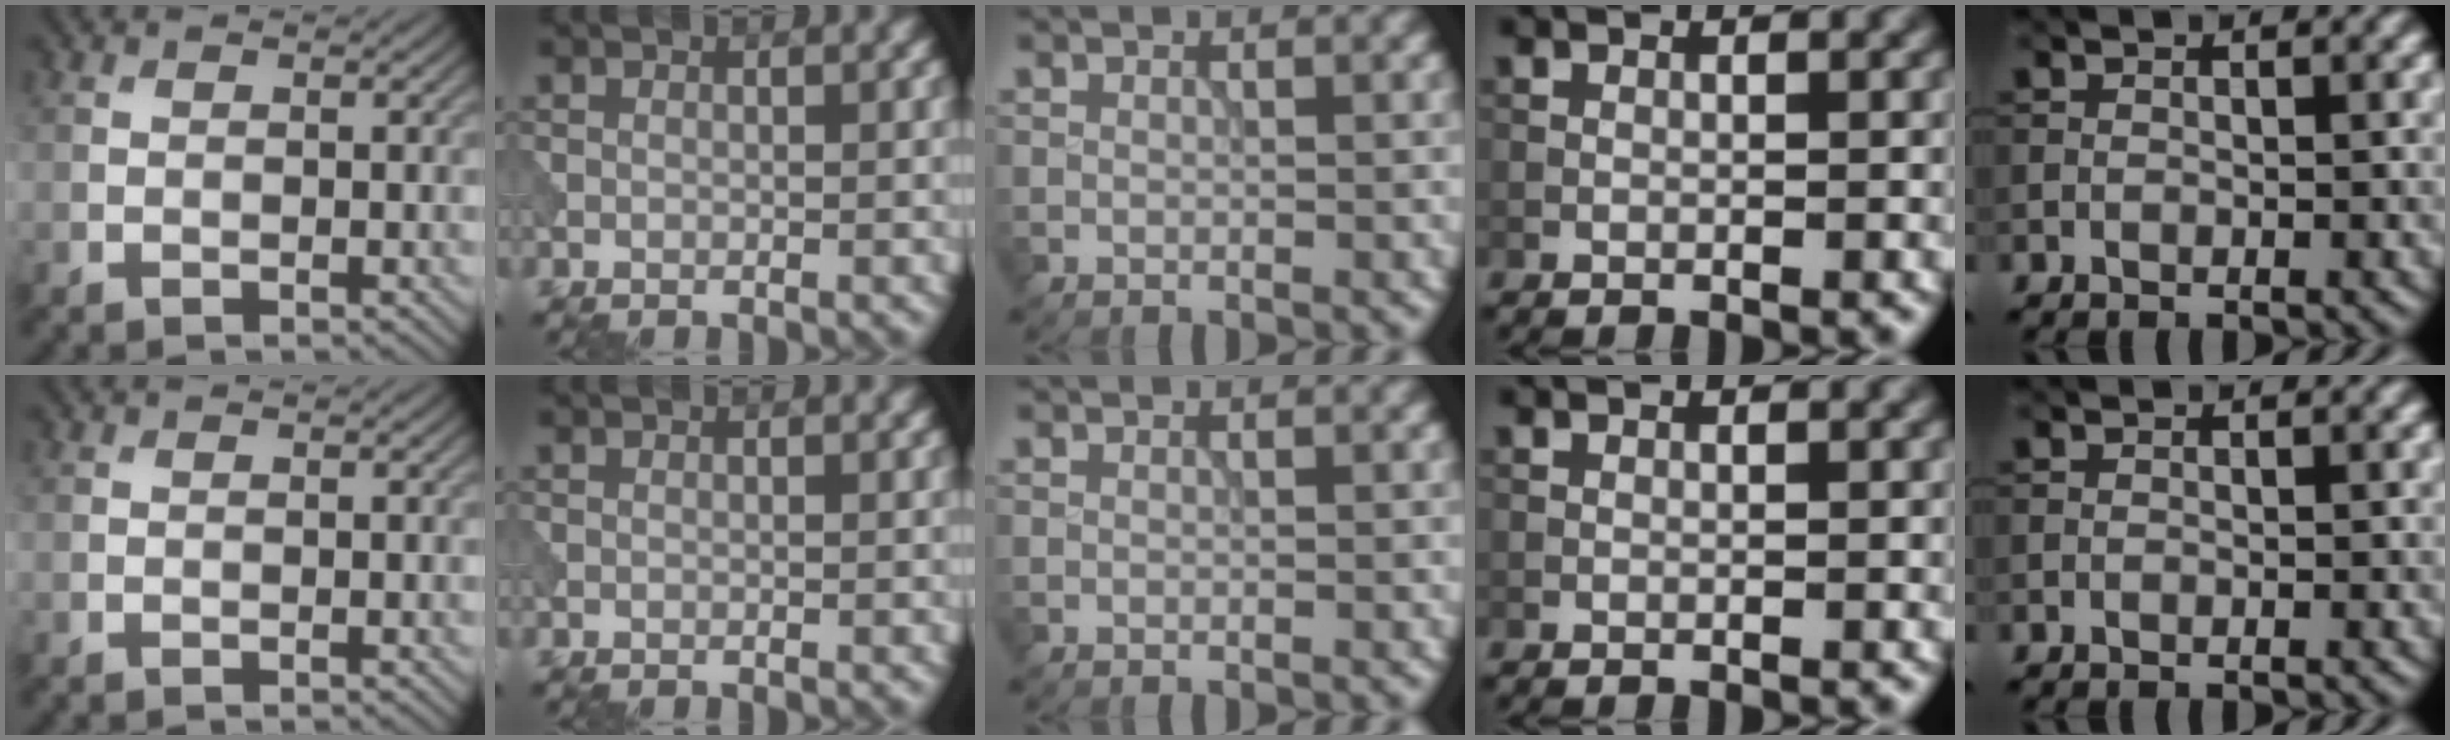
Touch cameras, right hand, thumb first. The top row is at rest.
{}